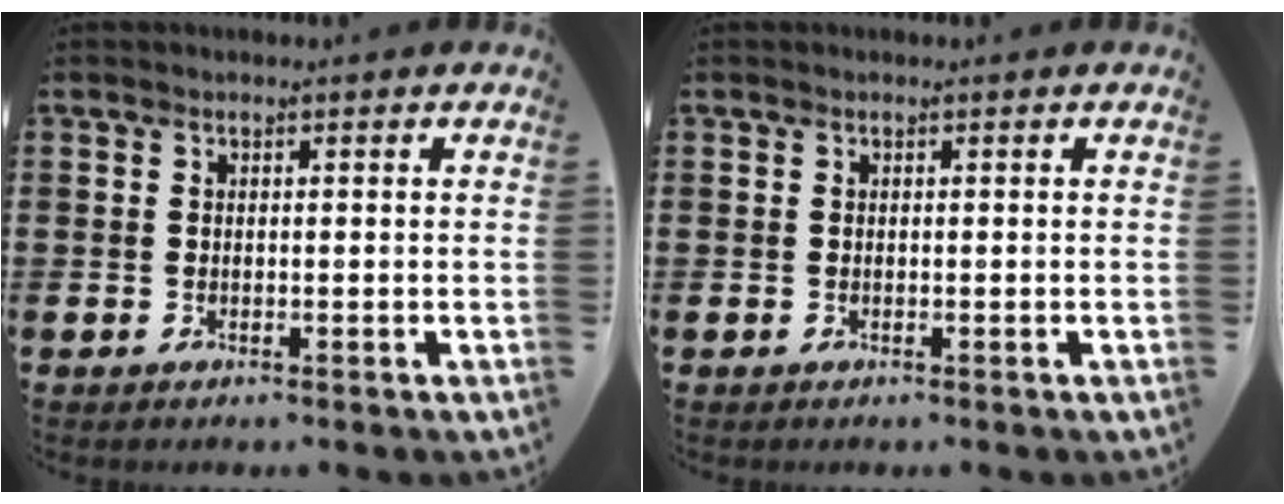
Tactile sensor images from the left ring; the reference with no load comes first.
{"total": 0.0}